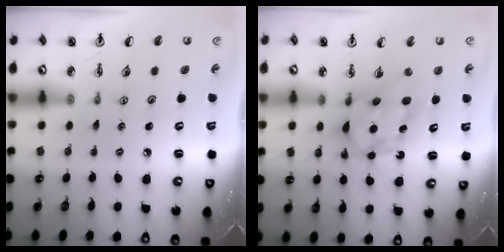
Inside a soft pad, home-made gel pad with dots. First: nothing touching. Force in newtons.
{"total": 7.1, "press": 7.1, "slide": 0.4}